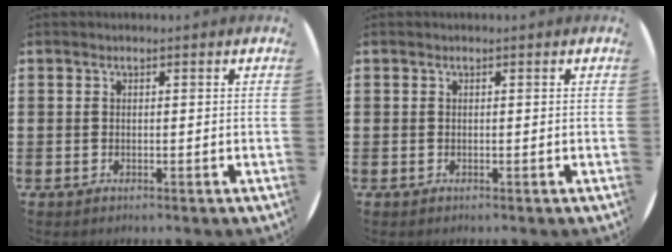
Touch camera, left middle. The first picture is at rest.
{"total": 0.0}